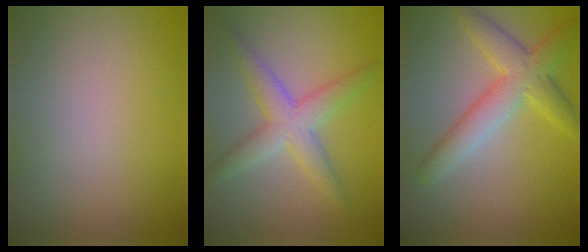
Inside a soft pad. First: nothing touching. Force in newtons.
{"total": 4.1, "press": 4.1, "slide": 0.1}
{"total": 4.7, "press": 4.7, "slide": 0.1}